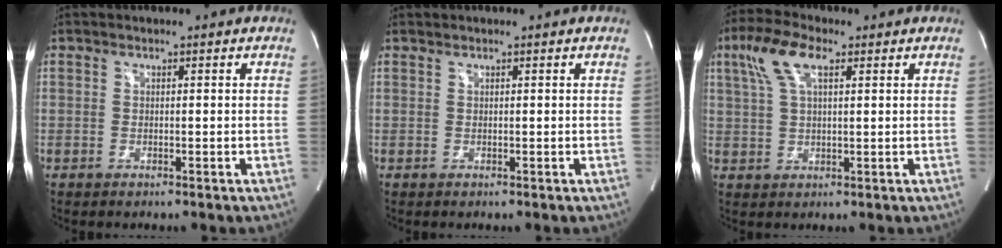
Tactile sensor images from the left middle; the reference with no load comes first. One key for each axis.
{"total": 0.0}
{"total": 7.2, "fx": 3.4, "fy": 2.4, "fz": 5.9, "tx": -0.133, "ty": 0.023, "tz": 0.066}